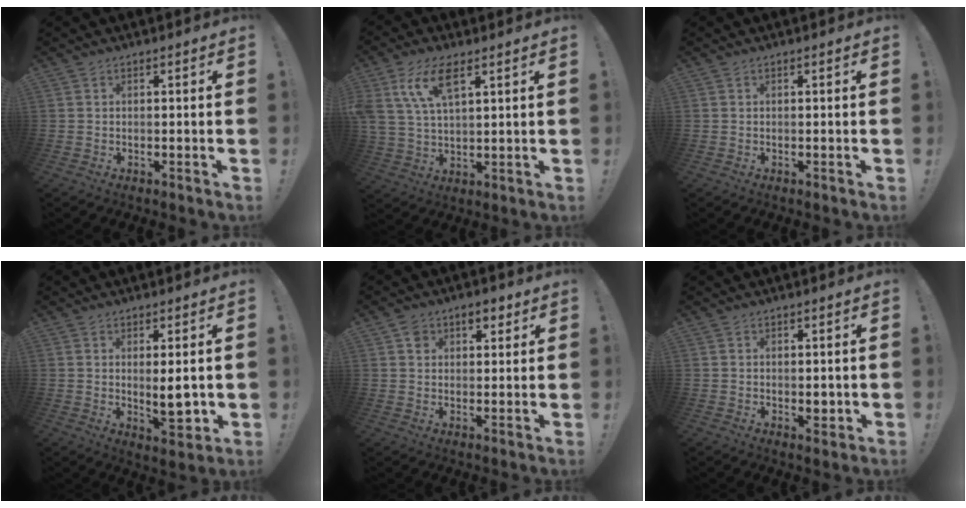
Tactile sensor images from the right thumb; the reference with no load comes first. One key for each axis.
{"total": 11.3, "fx": 5.8, "fy": 5.0, "fz": 8.3, "tx": -0.175, "ty": -0.014, "tz": 0.107}
{"total": 0.0}
{"total": 7.8, "fx": 0.6, "fy": 2.3, "fz": 7.4, "tx": -0.098, "ty": -0.015, "tz": 0.014}
{"total": 5.2, "fx": 2.3, "fy": 4.3, "fz": 1.8, "tx": -0.024, "ty": 0.004, "tz": 0.040}
{"total": 2.1, "fx": 0.1, "fy": 1.6, "fz": 1.4, "tx": -0.010, "ty": -0.003, "tz": 0.000}